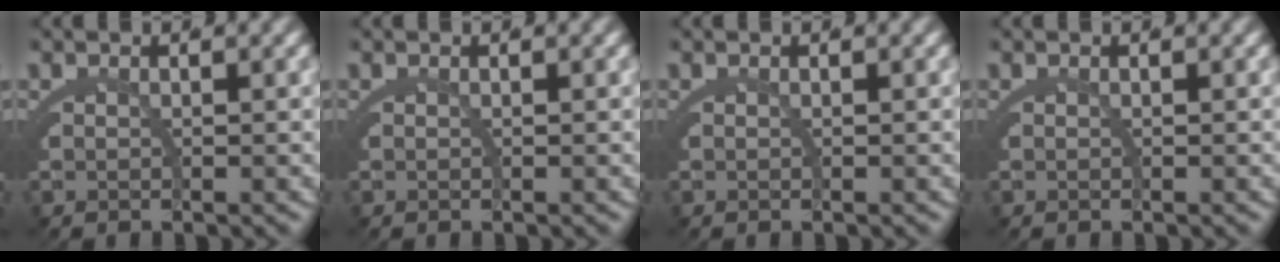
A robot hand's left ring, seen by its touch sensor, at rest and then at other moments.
{"total": 0.0}
{"total": 0.0}
{"total": 0.0}